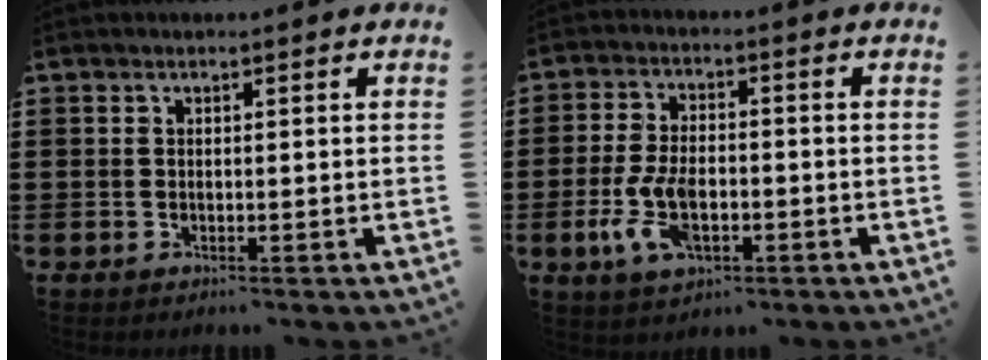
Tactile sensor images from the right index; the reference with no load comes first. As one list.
[{"total": 7.7, "force": [-2.3, 3.7, 6.4], "torque": [-0.156, -0.010, -0.046]}]